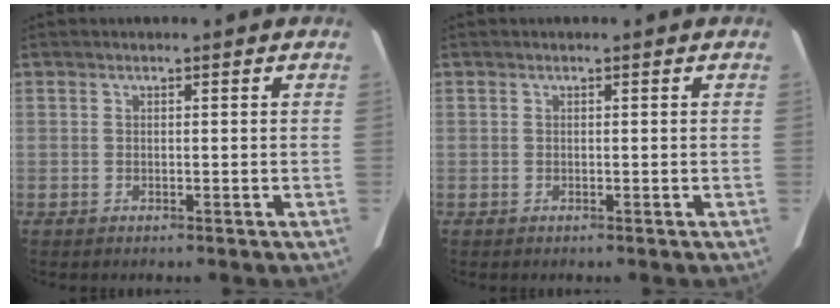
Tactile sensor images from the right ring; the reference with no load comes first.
{"total": 0.0}